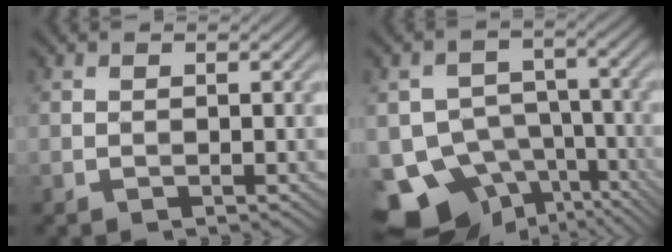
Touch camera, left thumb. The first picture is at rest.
{"total": 14.9, "force": [-9.7, 10.0, 5.1], "torque": [-0.115, -0.042, -0.133]}